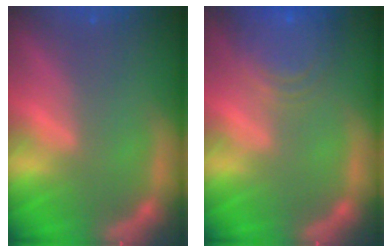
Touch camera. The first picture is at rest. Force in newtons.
{"total": 7.5}